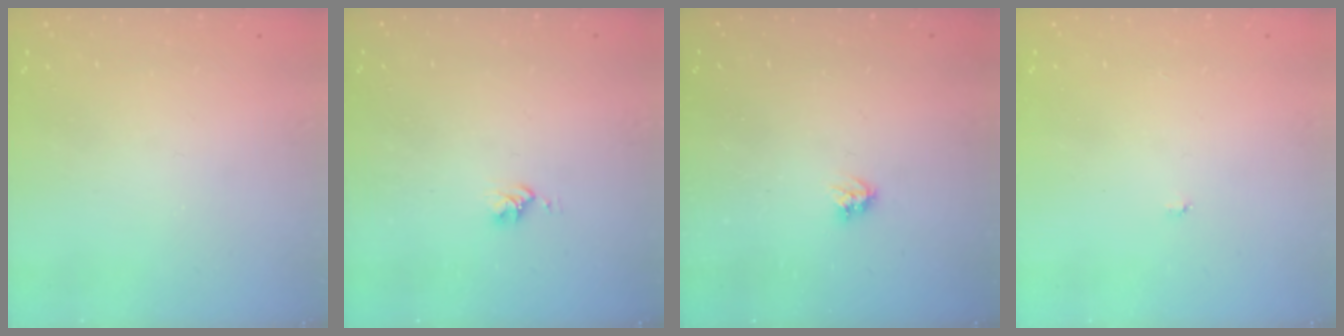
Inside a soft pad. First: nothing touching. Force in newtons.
{"total": 2.8, "press": 2.8, "slide": 0.4}
{"total": 3.5, "press": 3.4, "slide": 0.5}
{"total": 2.9, "press": 2.9, "slide": 0.3}